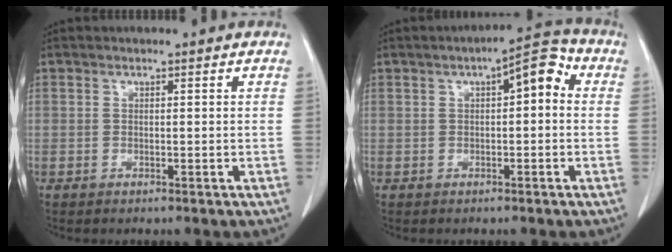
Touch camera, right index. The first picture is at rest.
{"total": 6.1, "force": [1.3, 1.9, 5.7], "torque": [-0.076, 0.032, 0.011]}